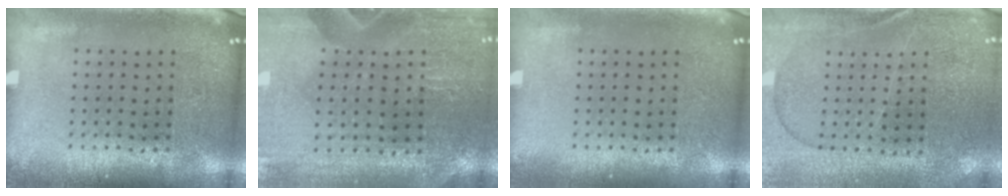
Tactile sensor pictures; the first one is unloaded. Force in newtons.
{"total": 0.6, "press": 0.6, "slide": 0.0}
{"total": 0.0}
{"total": 0.8, "press": 0.6, "slide": 0.5}